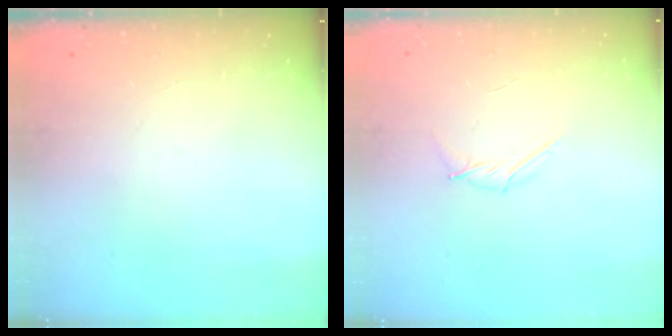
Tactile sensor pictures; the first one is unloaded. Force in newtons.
{"total": 3.6, "press": 3.5, "slide": 0.9}